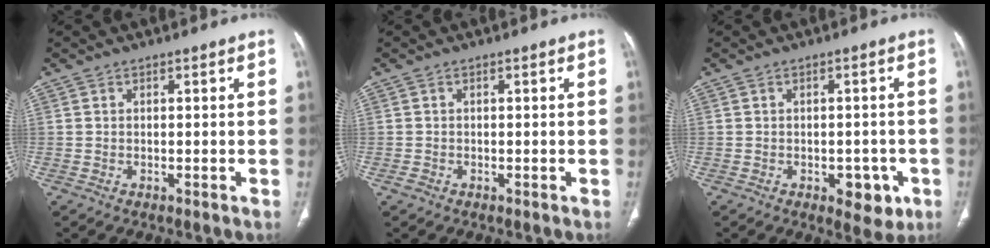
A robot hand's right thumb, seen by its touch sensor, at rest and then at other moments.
{"total": 0.8, "force": [-0.4, 0.6, 0.2], "torque": [-0.003, 0.001, -0.010]}
{"total": 5.6, "force": [-2.2, 3.2, 4.0], "torque": [-0.023, 0.006, -0.022]}